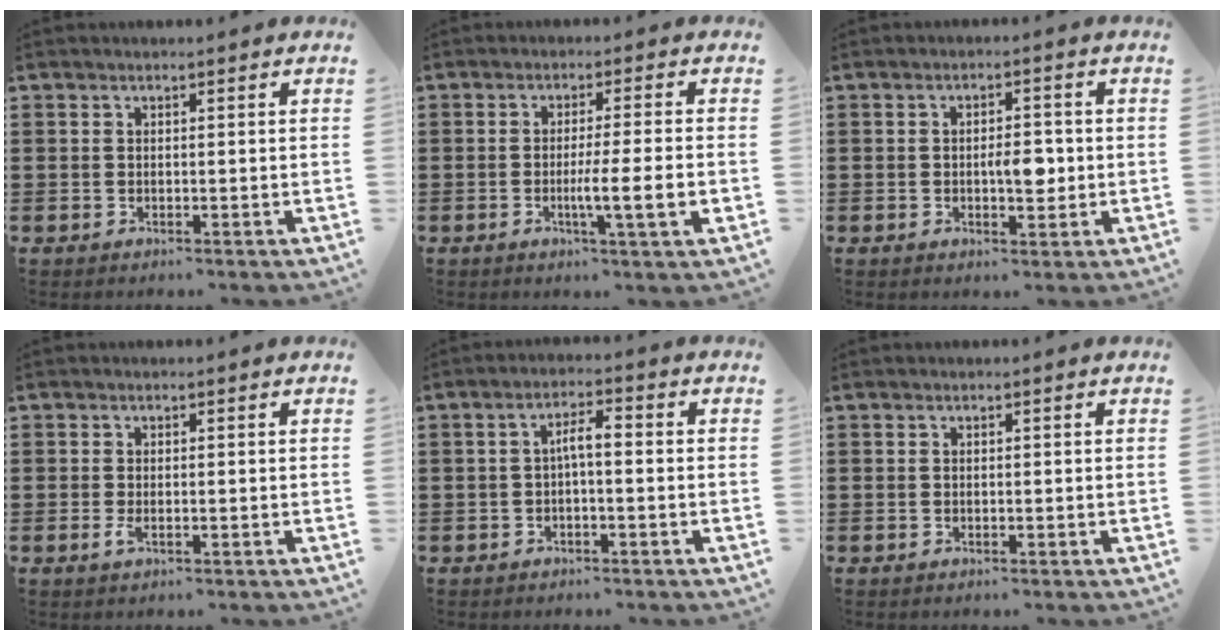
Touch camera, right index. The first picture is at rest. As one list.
[{"total": 6.5, "force": [-1.6, -0.1, 6.3], "torque": [-0.104, -0.013, -0.026]}, {"total": 3.9, "force": [-0.4, 1.6, 3.5], "torque": [-0.049, -0.004, -0.011]}, {"total": 1.3, "force": [-0.3, 0.3, 1.2], "torque": [-0.037, -0.010, -0.009]}, {"total": 3.1, "force": [-0.5, 0.7, 3.0], "torque": [-0.057, 0.007, -0.012]}, {"total": 0.0}]